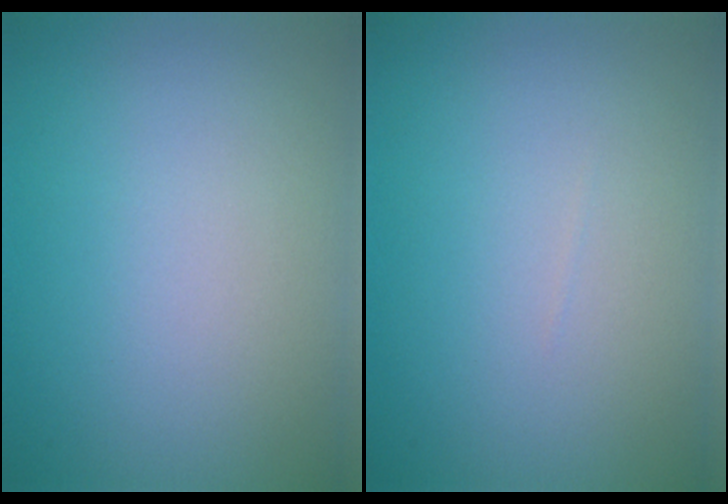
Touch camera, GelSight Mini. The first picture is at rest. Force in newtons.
{"total": 0.0}